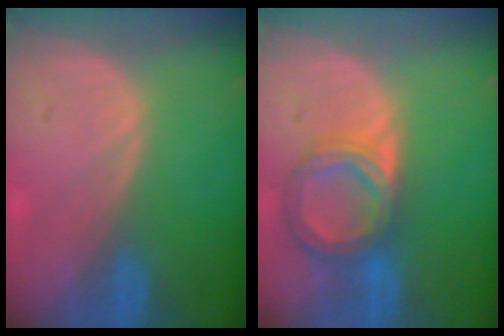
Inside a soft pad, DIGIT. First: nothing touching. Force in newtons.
{"total": 6.8, "press": 6.2, "slide": 2.6}